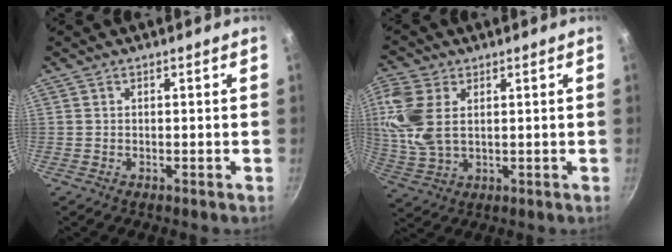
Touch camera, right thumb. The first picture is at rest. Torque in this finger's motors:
{"motor_torque": [-0.52, 0.98, 0.70, 0.61, 0.15]}